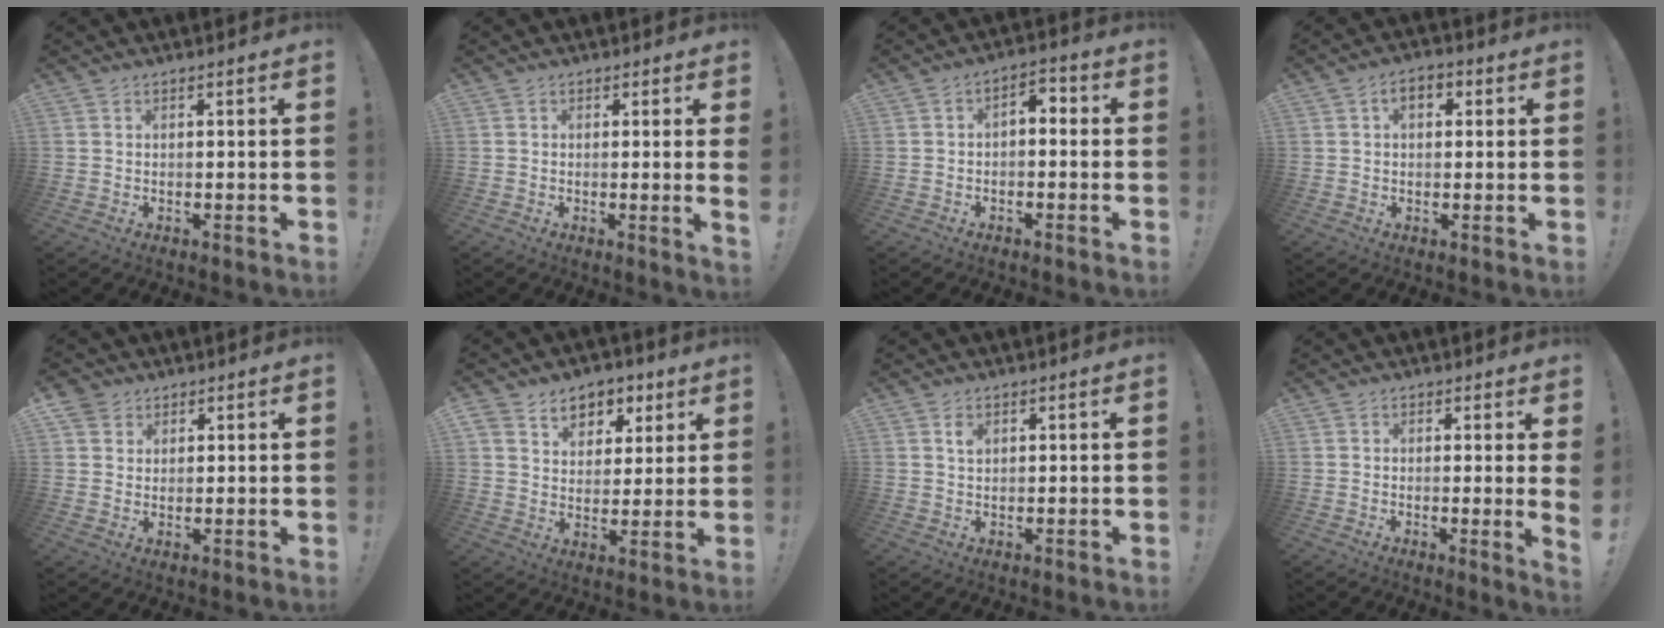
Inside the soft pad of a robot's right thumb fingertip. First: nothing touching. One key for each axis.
{"total": 2.3, "fx": 0.3, "fy": -0.5, "fz": 2.2, "tx": -0.023, "ty": -0.012, "tz": 0.001}
{"total": 3.9, "fx": -1.6, "fy": 2.4, "fz": 2.5, "tx": -0.034, "ty": 0.010, "tz": -0.032}
{"total": 5.0, "fx": 1.1, "fy": 3.3, "fz": 3.6, "tx": -0.049, "ty": 0.009, "tz": 0.017}
{"total": 4.3, "fx": 2.7, "fy": 3.2, "fz": 0.7, "tx": -0.011, "ty": -0.012, "tz": 0.051}
{"total": 9.0, "fx": 4.8, "fy": 7.1, "fz": 2.7, "tx": -0.030, "ty": -0.030, "tz": 0.092}
{"total": 2.1, "fx": 1.1, "fy": 1.2, "fz": 1.3, "tx": -0.004, "ty": -0.008, "tz": 0.016}
{"total": 2.8, "fx": 0.7, "fy": -0.3, "fz": 2.7, "tx": -0.033, "ty": -0.016, "tz": 0.010}